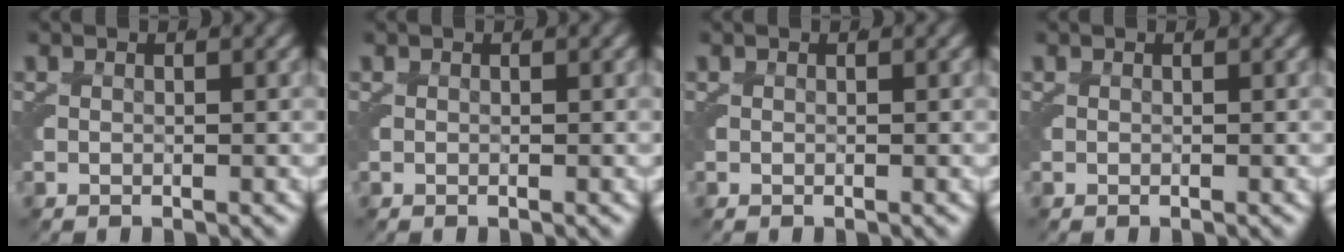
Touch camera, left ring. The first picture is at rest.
{"total": 0.0}
{"total": 0.0}
{"total": 0.0}